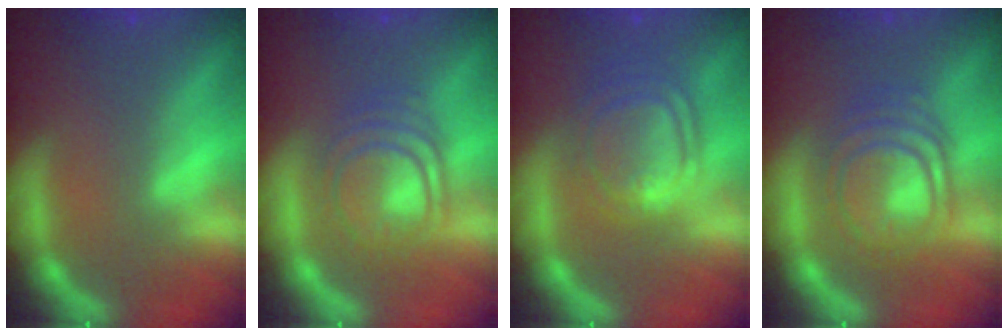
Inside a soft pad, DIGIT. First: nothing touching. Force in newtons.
{"total": 6.5}
{"total": 6.5}
{"total": 7.6}